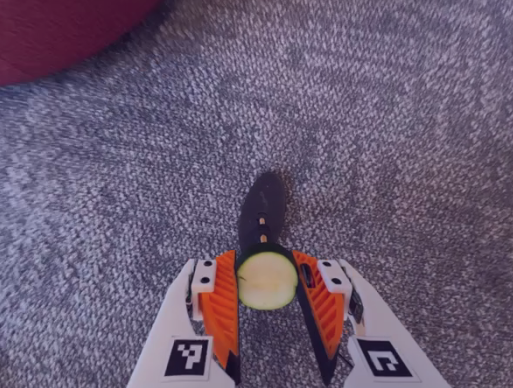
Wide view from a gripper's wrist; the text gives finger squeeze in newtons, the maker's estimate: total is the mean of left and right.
{"total": 9.7, "left": 9.5, "right": 9.9}